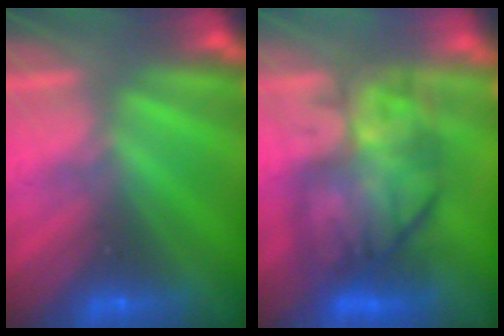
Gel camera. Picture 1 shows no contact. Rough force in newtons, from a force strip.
{"total": 9.0}